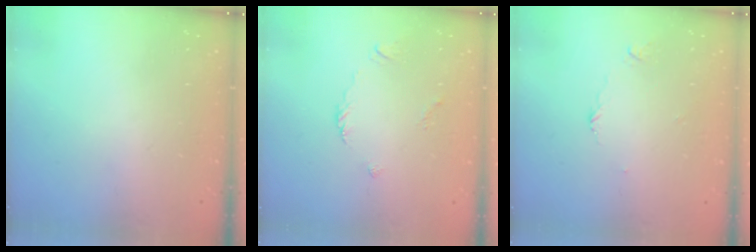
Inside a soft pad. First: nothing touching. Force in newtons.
{"total": 2.2, "press": 2.2, "slide": 0.6}
{"total": 3.4, "press": 3.4, "slide": 0.5}